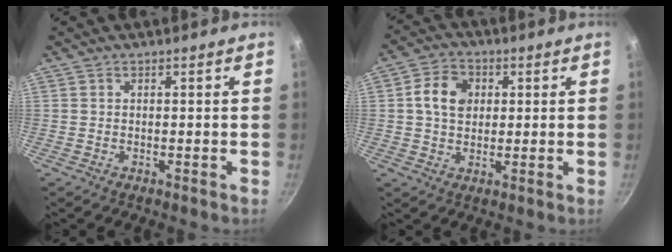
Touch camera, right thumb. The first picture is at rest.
{"total": 7.5, "force": [1.5, 5.8, 4.5], "torque": [-0.062, 0.008, 0.017]}